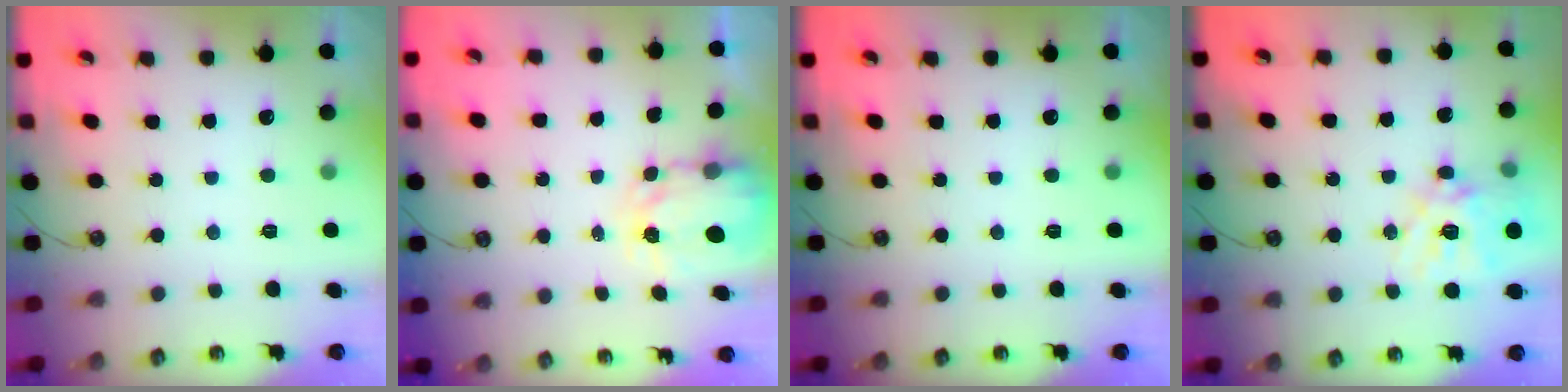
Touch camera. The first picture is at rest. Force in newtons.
{"total": 3.9, "press": 3.9, "slide": 0.3}
{"total": 0.0}
{"total": 16.8, "press": 16.6, "slide": 2.7}